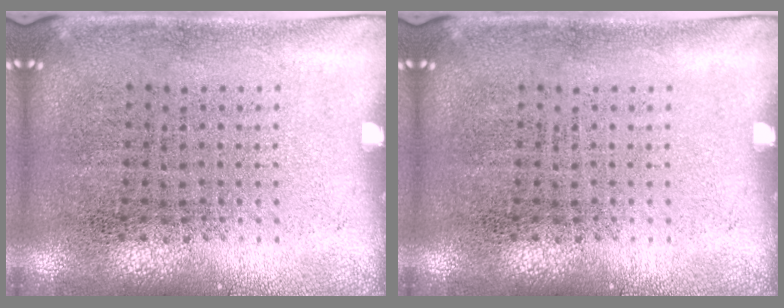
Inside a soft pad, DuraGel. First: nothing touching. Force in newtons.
{"total": 0.0}